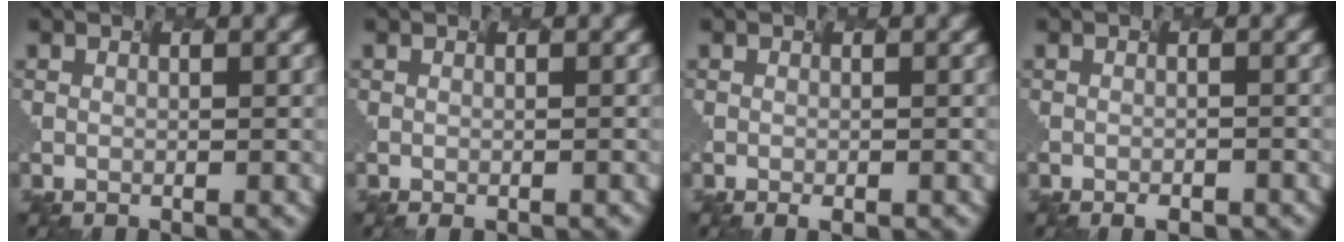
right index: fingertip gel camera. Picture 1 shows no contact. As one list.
[{"total": 0.6, "force": [-0.5, -0.1, 0.3], "torque": [-0.003, 0.001, 0.011]}, {"total": 1.0, "force": [-0.7, -0.1, 0.7], "torque": [-0.010, -0.003, 0.008]}, {"total": 1.7, "force": [-1.5, -0.2, 0.8], "torque": [-0.012, -0.006, 0.010]}]